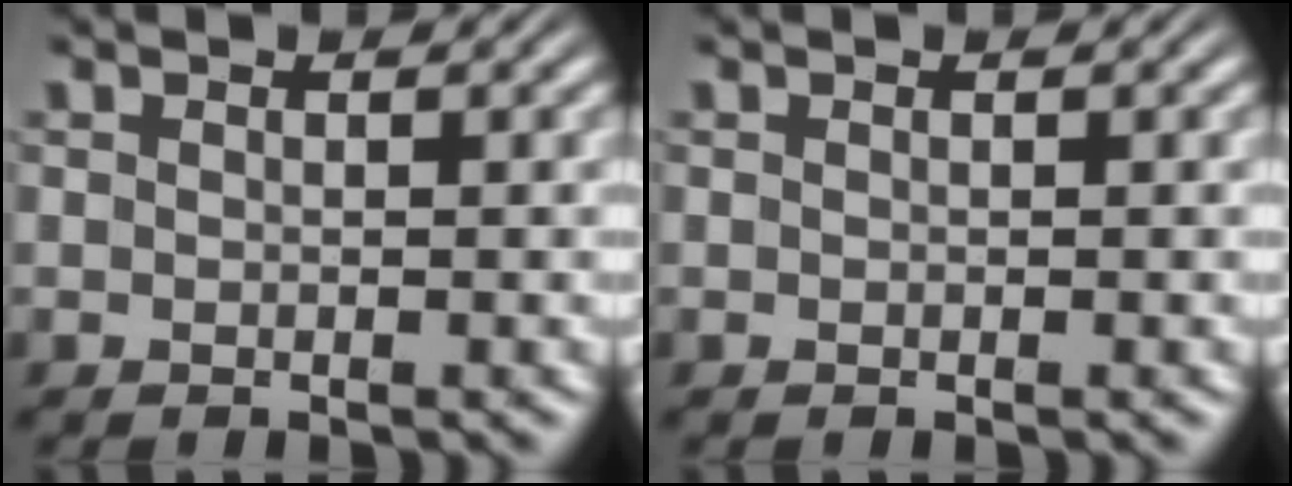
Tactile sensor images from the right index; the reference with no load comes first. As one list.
[{"total": 0.0}]